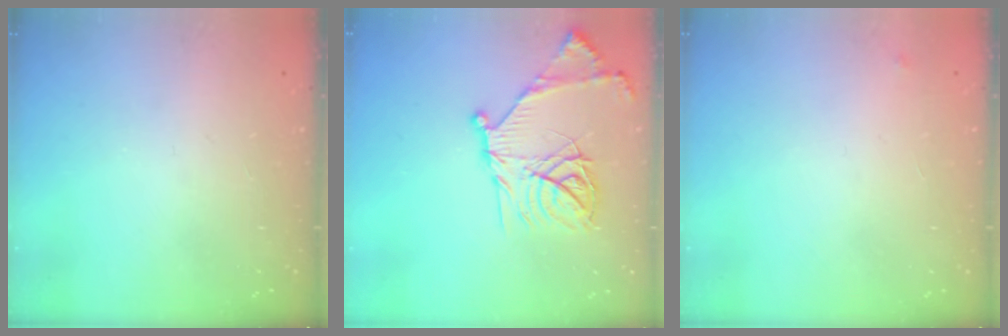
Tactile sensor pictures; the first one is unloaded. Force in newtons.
{"total": 19.2, "press": 19.1, "slide": 1.7}
{"total": 2.5, "press": 2.4, "slide": 0.4}